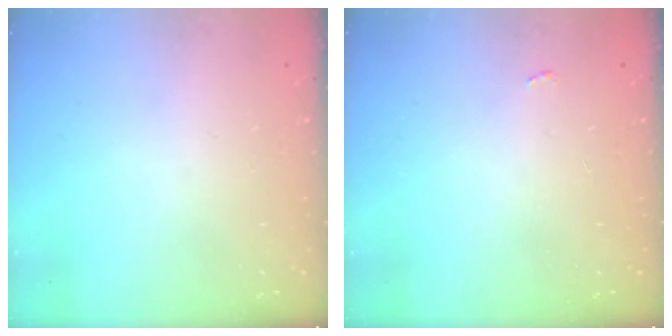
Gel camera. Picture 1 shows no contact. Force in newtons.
{"total": 2.2, "press": 2.2, "slide": 0.3}